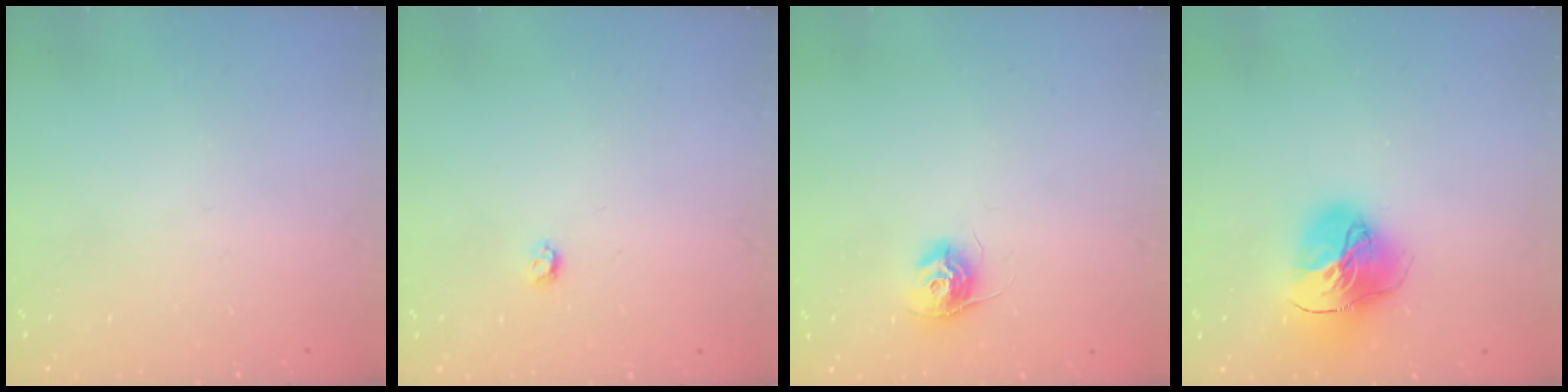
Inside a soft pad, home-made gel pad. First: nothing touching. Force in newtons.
{"total": 3.2, "press": 3.2, "slide": 0.5}
{"total": 9.5, "press": 9.5, "slide": 0.3}
{"total": 16.2, "press": 16.1, "slide": 1.6}